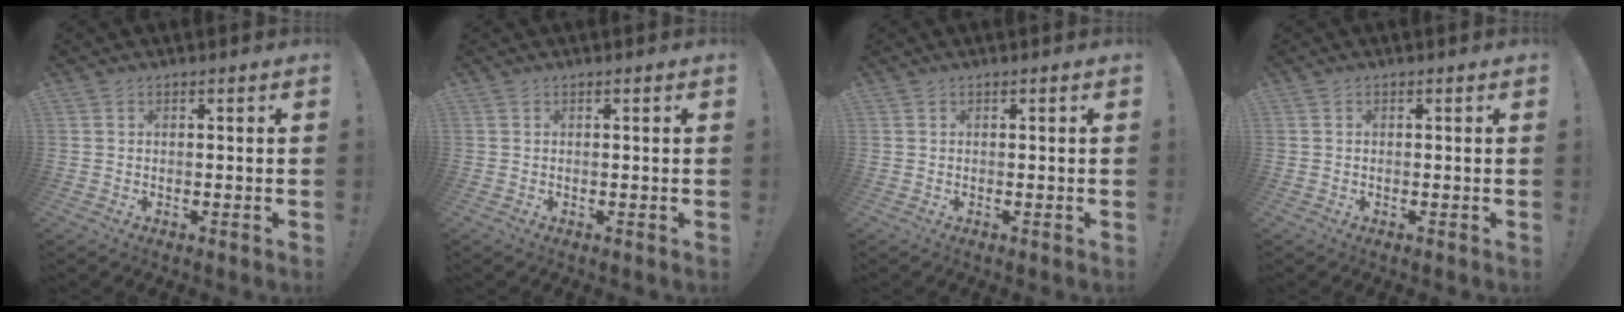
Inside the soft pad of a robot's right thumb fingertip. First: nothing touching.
{"total": 0.0}
{"total": 0.0}
{"total": 0.0}